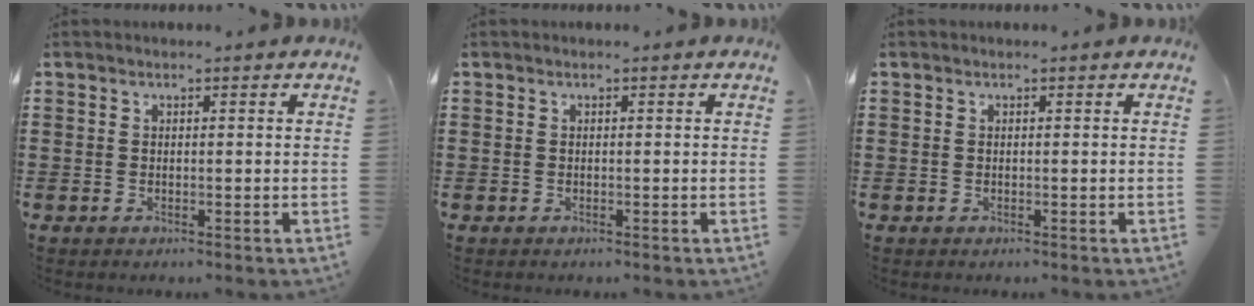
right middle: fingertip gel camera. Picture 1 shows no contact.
{"total": 0.0}
{"total": 0.0}